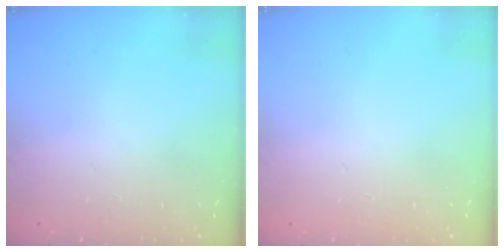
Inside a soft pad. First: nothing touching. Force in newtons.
{"total": 0.0}